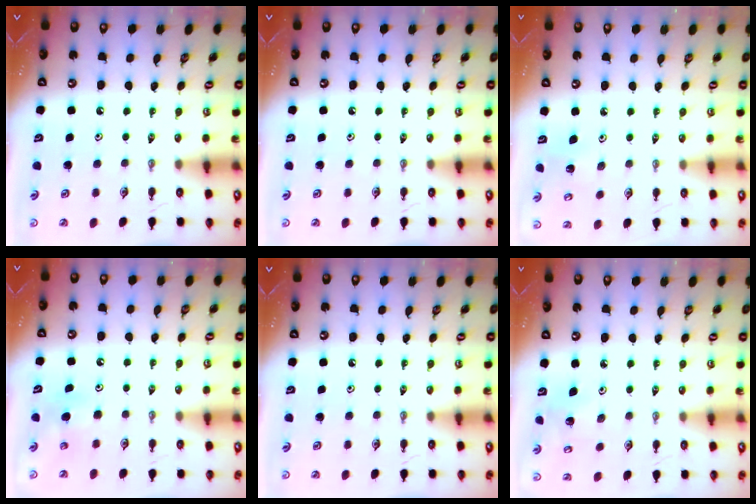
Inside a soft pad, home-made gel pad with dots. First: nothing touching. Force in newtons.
{"total": 0.0}
{"total": 3.8, "press": 3.8, "slide": 0.4}
{"total": 4.6, "press": 4.5, "slide": 0.4}
{"total": 0.0}
{"total": 3.5, "press": 3.1, "slide": 1.8}